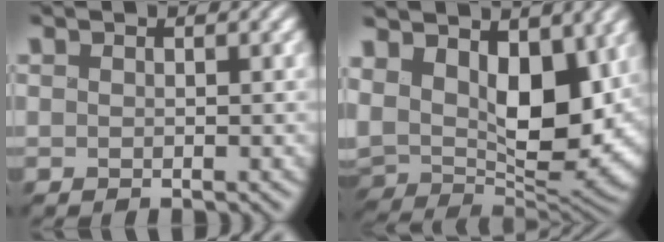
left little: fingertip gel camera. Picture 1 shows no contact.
{"total": 12.4, "force": [3.7, 7.6, 9.1], "torque": [-0.185, -0.015, 0.066]}